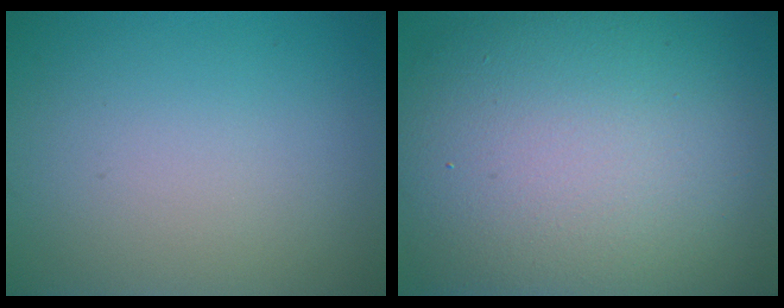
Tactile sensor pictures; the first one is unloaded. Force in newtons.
{"total": 15.4, "press": 15.4, "slide": 0.9}